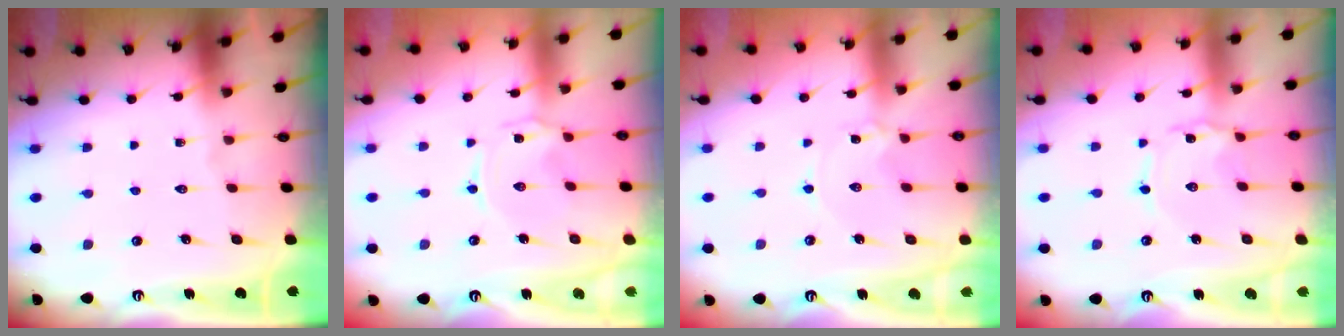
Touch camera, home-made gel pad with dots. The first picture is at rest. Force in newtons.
{"total": 0.0}
{"total": 1.9, "press": 1.9, "slide": 0.3}
{"total": 1.5, "press": 1.5, "slide": 0.1}